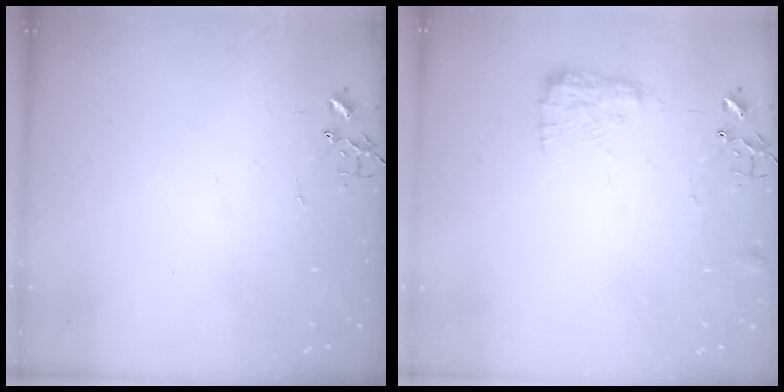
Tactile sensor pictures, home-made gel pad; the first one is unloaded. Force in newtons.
{"total": 9.5, "press": 9.5, "slide": 0.3}